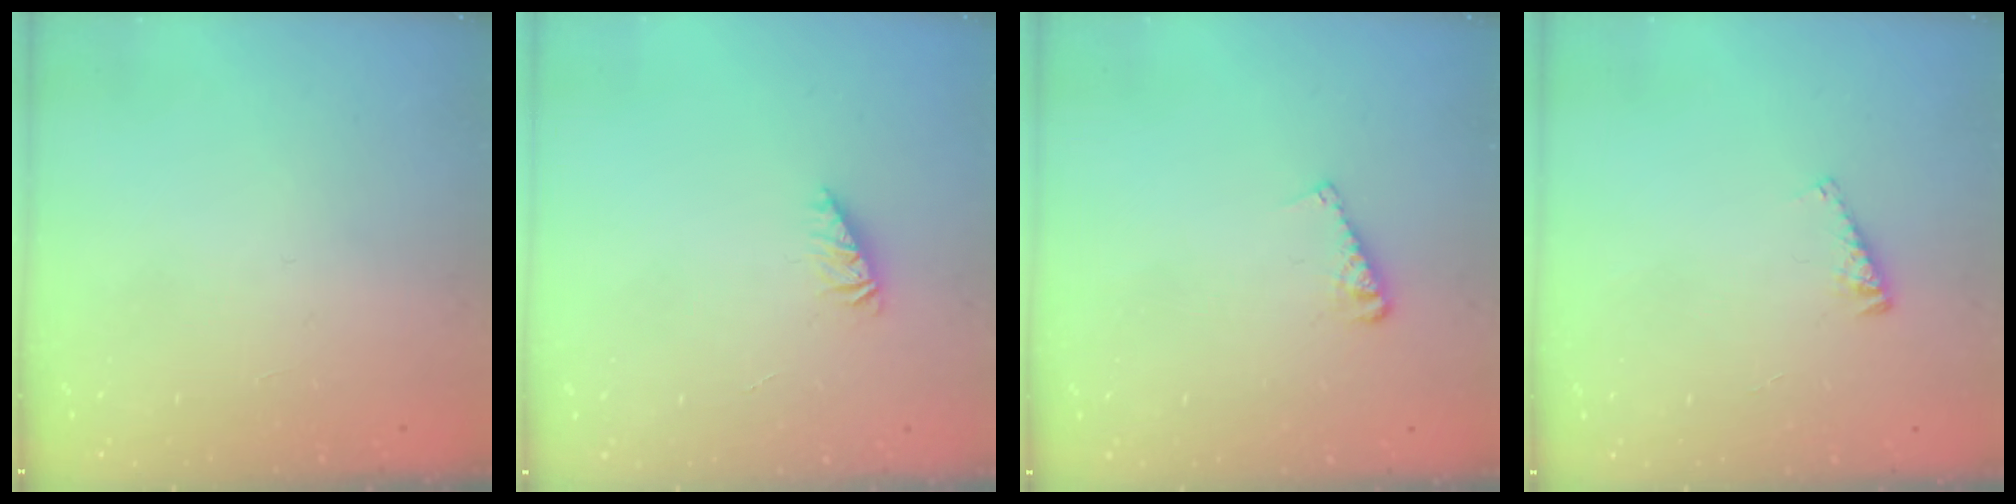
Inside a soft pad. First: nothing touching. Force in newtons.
{"total": 1.2, "press": 1.2, "slide": 0.2}
{"total": 5.1, "press": 5.1, "slide": 0.3}
{"total": 4.6, "press": 4.6, "slide": 0.5}